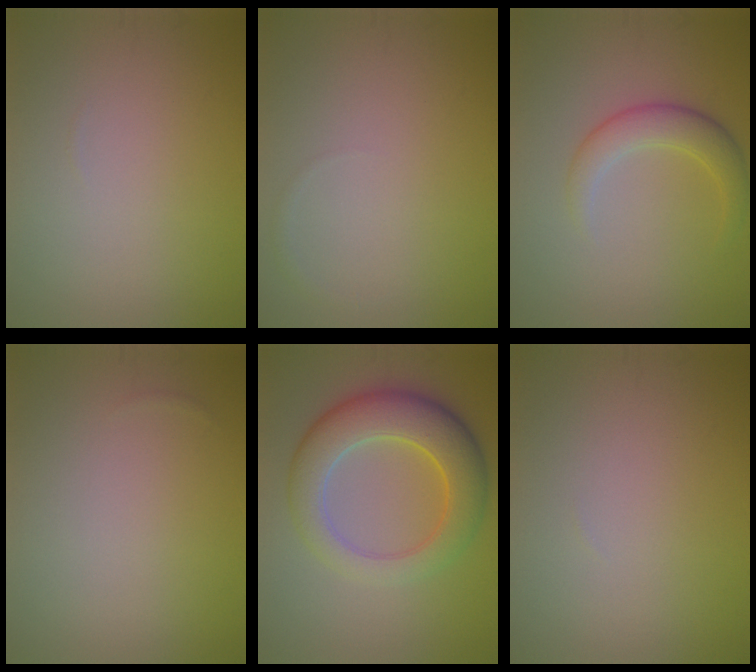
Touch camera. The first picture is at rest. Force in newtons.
{"total": 0.5, "press": 0.5, "slide": 0.0}
{"total": 3.2, "press": 3.2, "slide": 0.1}
{"total": 0.0}
{"total": 7.6, "press": 7.6, "slide": 0.2}
{"total": 0.0}